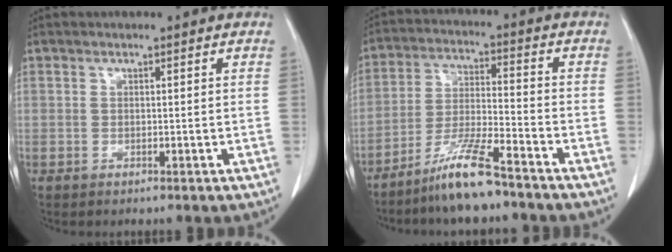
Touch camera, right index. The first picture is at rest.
{"total": 9.2, "force": [-7.2, 0.3, 5.8], "torque": [-0.117, -0.023, -0.138]}